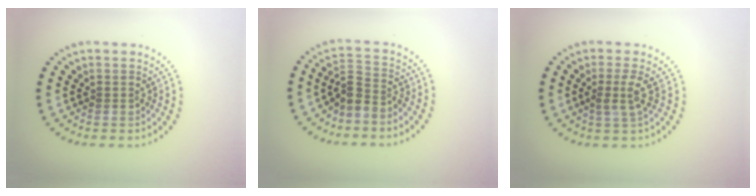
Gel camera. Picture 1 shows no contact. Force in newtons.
{"total": 2.8, "press": 2.0, "slide": 1.9}
{"total": 1.9, "press": 1.5, "slide": 1.1}